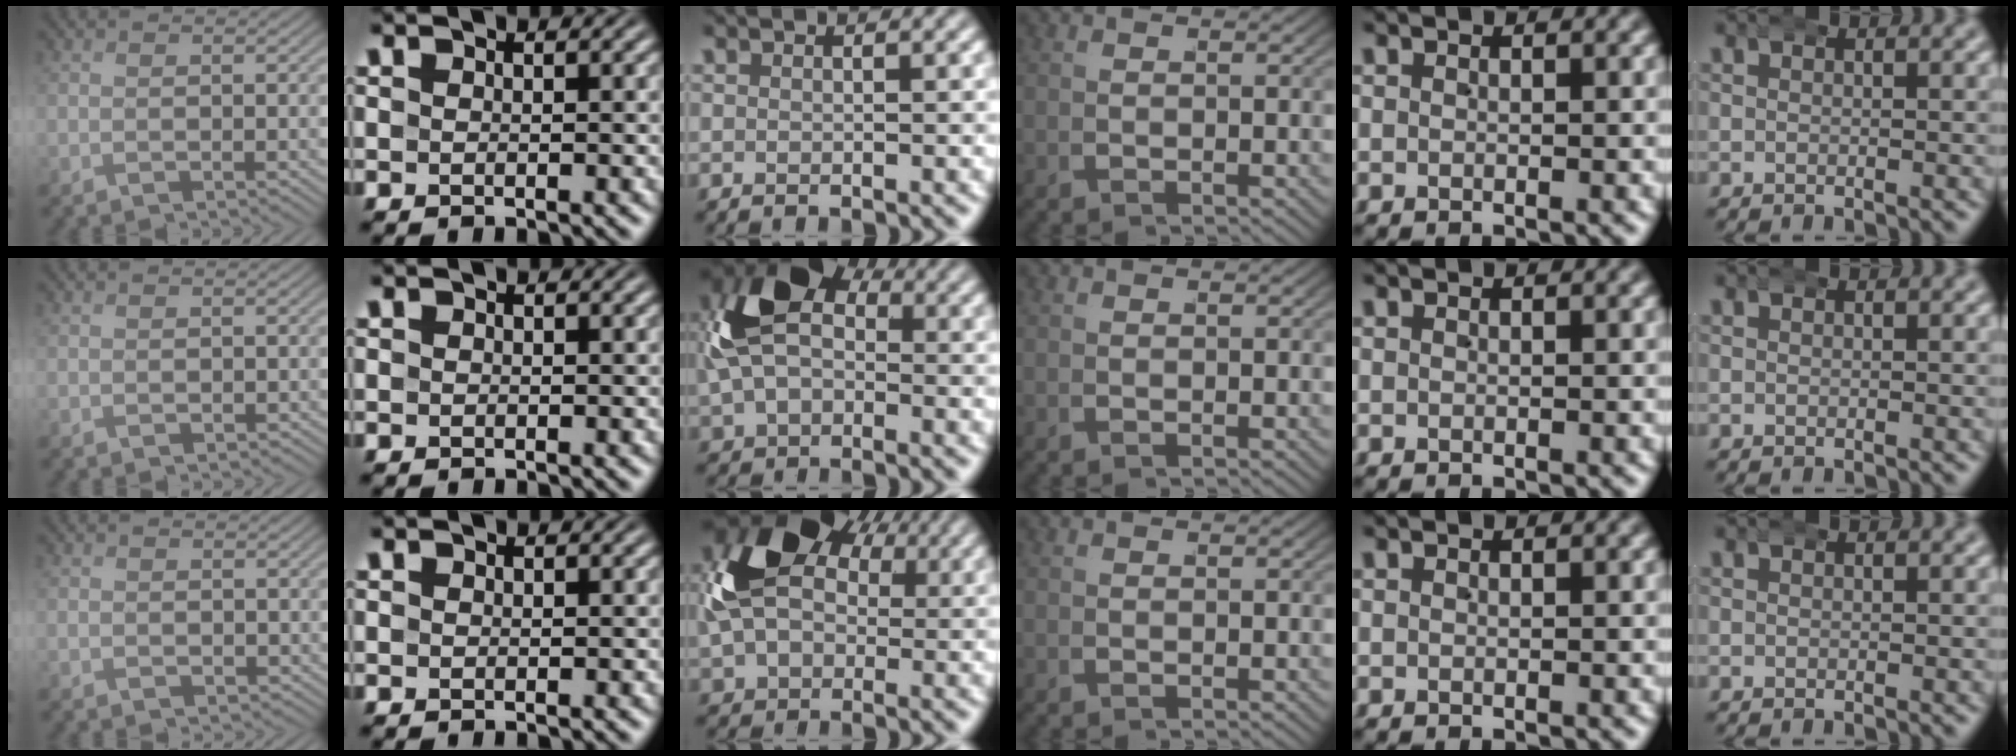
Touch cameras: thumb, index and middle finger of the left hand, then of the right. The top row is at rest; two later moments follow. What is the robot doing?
{"motion": "wrap", "object": "arm wrap"}